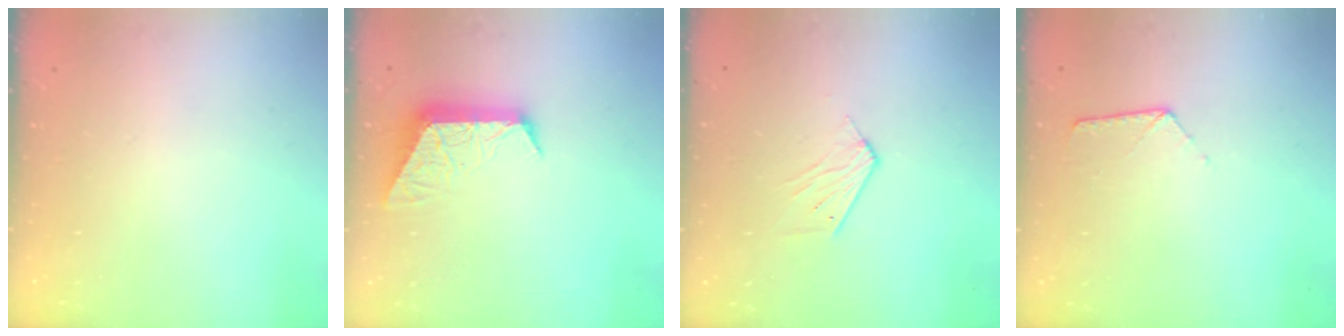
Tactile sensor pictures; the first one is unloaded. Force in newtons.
{"total": 10.0, "press": 10.0, "slide": 0.3}
{"total": 3.9, "press": 3.9, "slide": 0.2}
{"total": 7.7, "press": 7.6, "slide": 0.7}